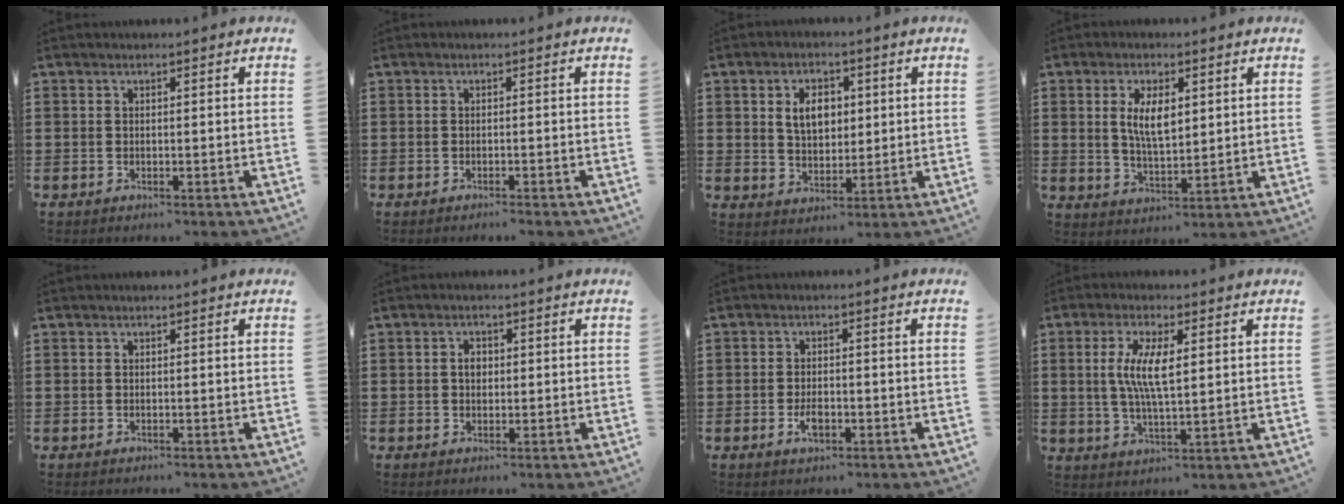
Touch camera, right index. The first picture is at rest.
{"total": 0.7, "force": [-0.6, 0.0, 0.3], "torque": [-0.008, -0.002, -0.011]}
{"total": 5.5, "force": [1.4, 3.7, 3.9], "torque": [-0.080, 0.011, 0.019]}
{"total": 6.0, "force": [1.3, 2.4, 5.3], "torque": [-0.101, 0.003, 0.020]}
{"total": 0.0}
{"total": 2.0, "force": [0.2, 1.4, 1.5], "torque": [-0.030, 0.008, 0.002]}
{"total": 3.0, "force": [-1.1, 1.3, 2.5], "torque": [-0.053, -0.002, -0.020]}
{"total": 7.2, "force": [1.4, 2.1, 6.7], "torque": [-0.140, 0.003, 0.020]}